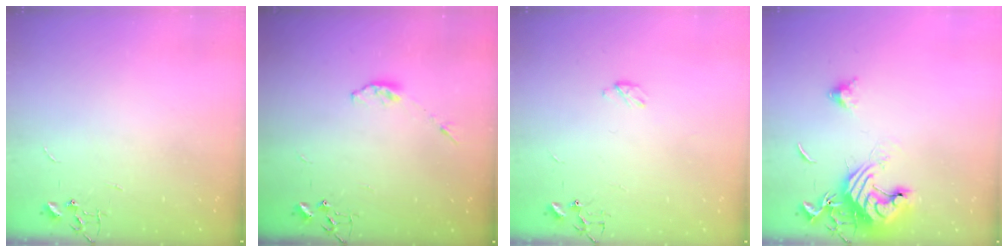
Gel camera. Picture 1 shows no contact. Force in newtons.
{"total": 3.6, "press": 3.6, "slide": 0.6}
{"total": 3.3, "press": 3.2, "slide": 0.5}
{"total": 15.1, "press": 15.0, "slide": 2.0}